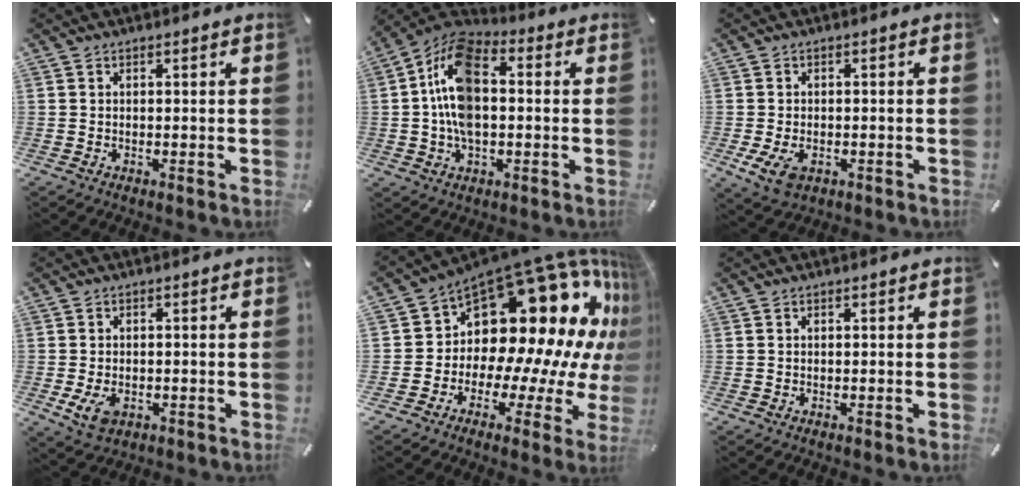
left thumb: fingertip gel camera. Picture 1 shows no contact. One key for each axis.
{"total": 14.2, "fx": 0.1, "fy": 8.8, "fz": 11.2, "tx": -0.230, "ty": 0.011, "tz": 0.002}
{"total": 4.7, "fx": -1.8, "fy": 3.2, "fz": 2.9, "tx": -0.074, "ty": 0.000, "tz": -0.035}
{"total": 4.3, "fx": -1.3, "fy": 3.0, "fz": 2.7, "tx": -0.058, "ty": -0.003, "tz": -0.028}
{"total": 22.8, "fx": 10.9, "fy": 12.8, "fz": 15.5, "tx": -0.206, "ty": -0.141, "tz": 0.212}
{"total": 0.0}